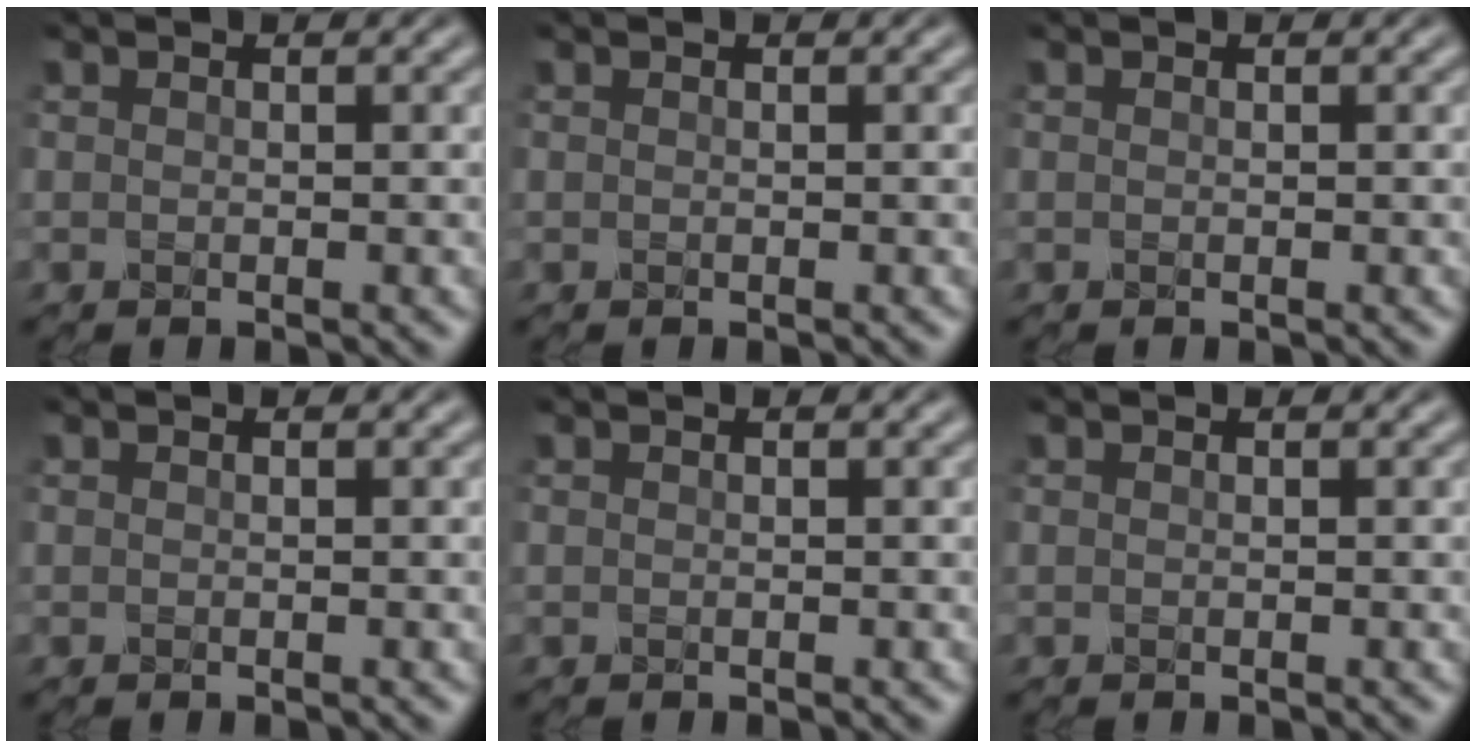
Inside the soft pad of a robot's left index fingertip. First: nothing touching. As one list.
[{"total": 0.0}, {"total": 0.0}, {"total": 0.0}, {"total": 0.0}, {"total": 0.0}]